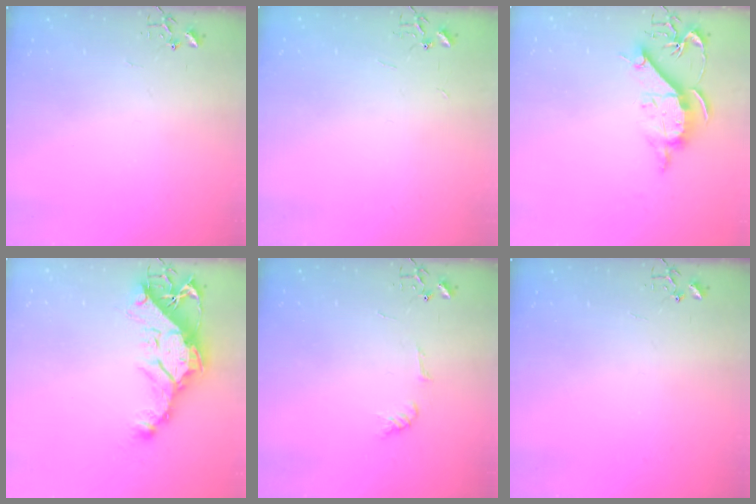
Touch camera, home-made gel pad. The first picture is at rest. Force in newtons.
{"total": 1.8, "press": 1.8, "slide": 0.2}
{"total": 11.7, "press": 11.7, "slide": 0.6}
{"total": 15.6, "press": 15.4, "slide": 2.1}
{"total": 5.9, "press": 5.9, "slide": 0.6}
{"total": 0.0}